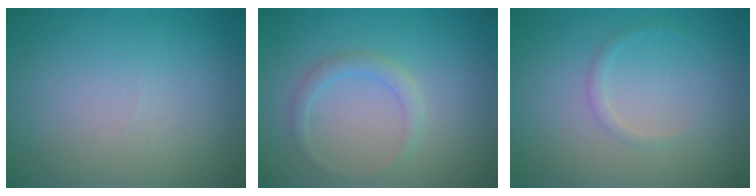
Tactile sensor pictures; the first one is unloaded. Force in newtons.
{"total": 1.6, "press": 1.6, "slide": 0.2}
{"total": 0.8, "press": 0.8, "slide": 0.0}